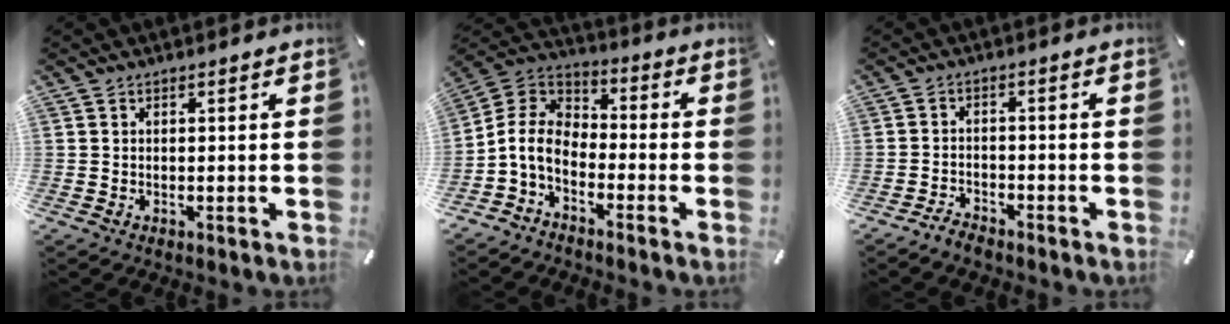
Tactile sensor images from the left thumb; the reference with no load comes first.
{"total": 8.0, "force": [-4.6, 5.1, 4.1], "torque": [-0.115, 0.004, -0.099]}
{"total": 2.9, "force": [-2.7, 0.8, 0.3], "torque": [-0.013, 0.016, -0.058]}